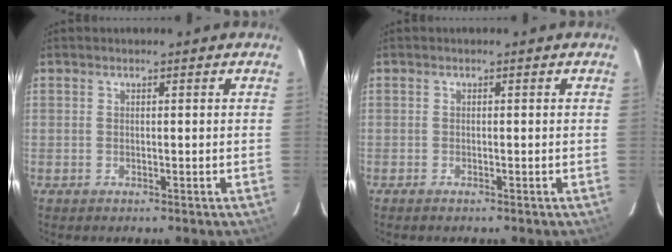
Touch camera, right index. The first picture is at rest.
{"total": 0.6, "force": [-0.6, 0.2, 0.2], "torque": [-0.006, -0.002, -0.012]}